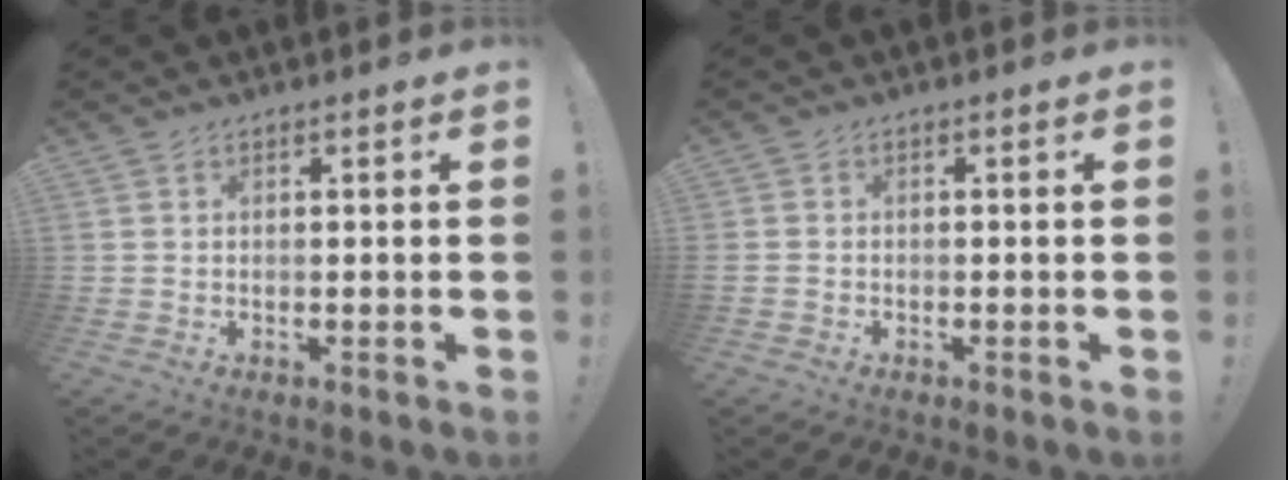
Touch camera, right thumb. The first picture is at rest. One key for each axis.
{"total": 1.1, "fx": -0.9, "fy": 0.5, "fz": 0.5, "tx": -0.006, "ty": 0.002, "tz": -0.015}